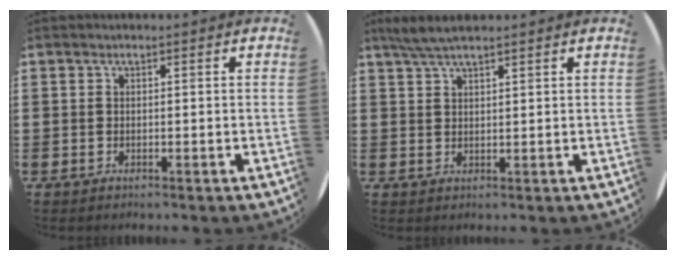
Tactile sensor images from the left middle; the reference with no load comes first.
{"total": 3.3, "force": [2.7, 0.3, 1.8], "torque": [-0.040, 0.003, 0.050]}